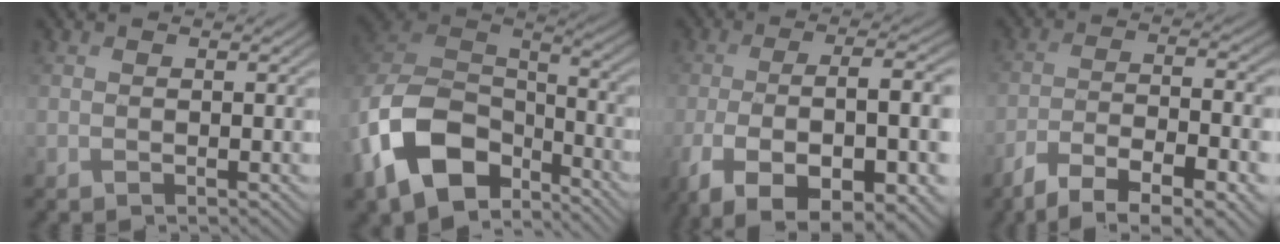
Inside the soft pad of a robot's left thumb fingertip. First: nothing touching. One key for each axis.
{"total": 15.6, "fx": -7.6, "fy": 10.6, "fz": 8.6, "tx": -0.219, "ty": -0.042, "tz": -0.133}
{"total": 13.7, "fx": -6.3, "fy": 4.8, "fz": 11.2, "tx": -0.193, "ty": -0.019, "tz": -0.096}
{"total": 11.4, "fx": -7.9, "fy": 2.8, "fz": 7.7, "tx": -0.127, "ty": -0.009, "tz": -0.134}